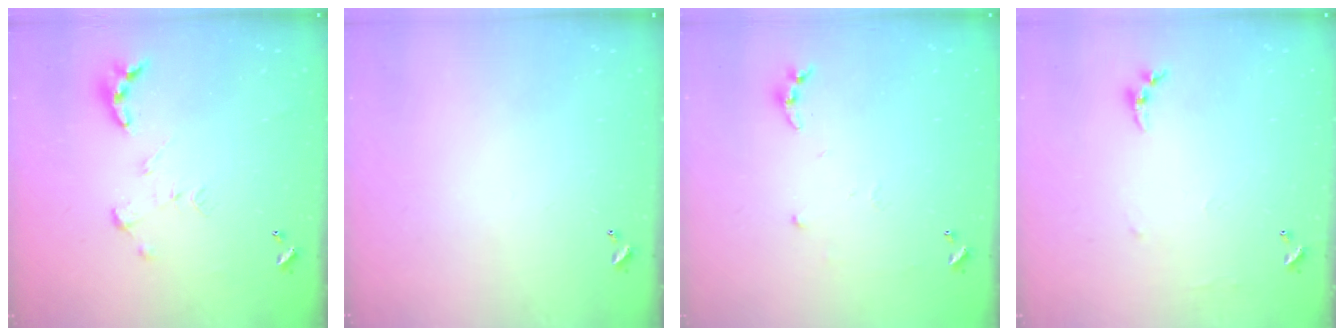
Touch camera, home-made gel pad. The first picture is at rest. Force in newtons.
{"total": 0.0}
{"total": 6.1, "press": 6.1, "slide": 0.7}
{"total": 4.5, "press": 4.5, "slide": 0.5}